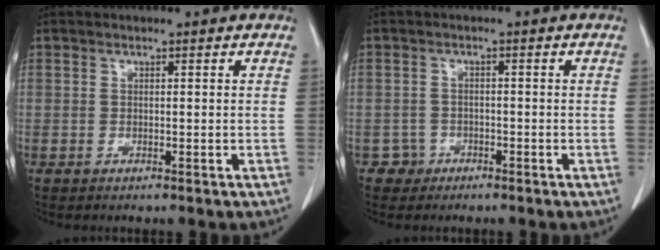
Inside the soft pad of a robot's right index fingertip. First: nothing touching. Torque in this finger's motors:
{"motor_torque": [-0.16, -0.07, -0.56, -0.15]}